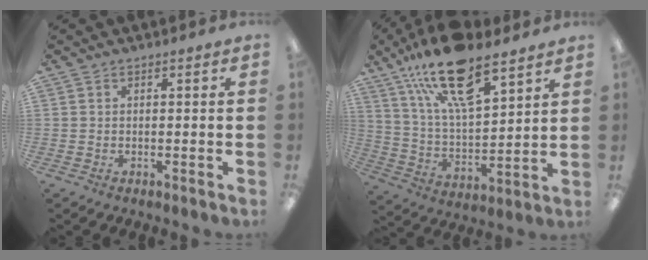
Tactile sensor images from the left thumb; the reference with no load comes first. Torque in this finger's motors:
{"motor_torque": [1.00, 0.25, 2.00, -0.77, 0.56]}